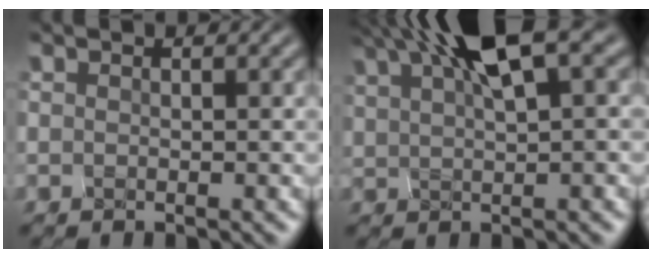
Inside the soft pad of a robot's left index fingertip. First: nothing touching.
{"total": 6.2, "force": [3.9, 0.9, 4.7], "torque": [-0.078, 0.020, 0.085]}